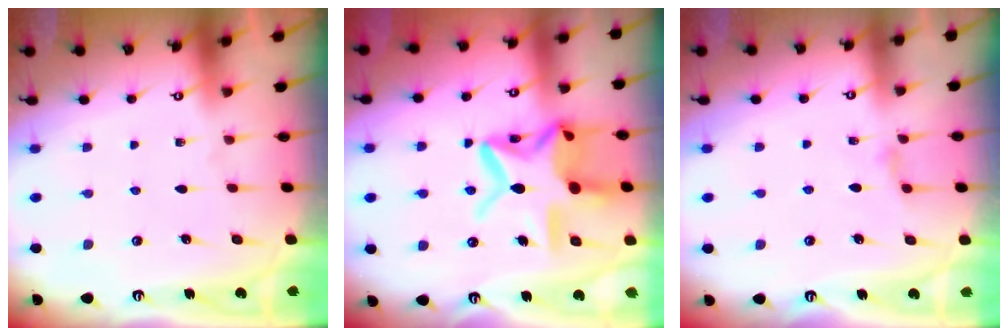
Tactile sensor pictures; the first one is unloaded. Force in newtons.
{"total": 17.6, "press": 17.6, "slide": 1.3}
{"total": 3.3, "press": 3.2, "slide": 0.5}